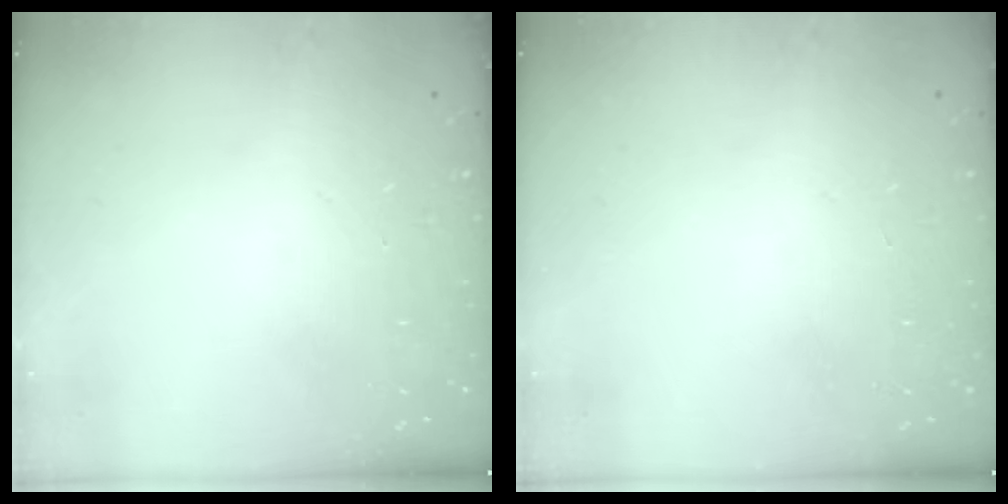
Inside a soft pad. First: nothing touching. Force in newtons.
{"total": 0.0}